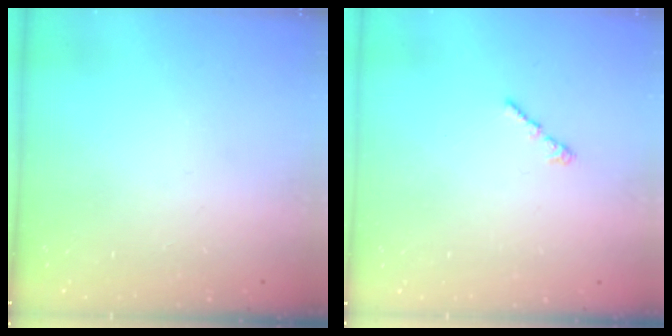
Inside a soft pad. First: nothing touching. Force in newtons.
{"total": 1.2, "press": 1.1, "slide": 0.5}